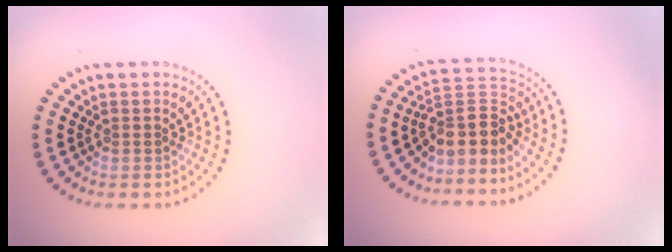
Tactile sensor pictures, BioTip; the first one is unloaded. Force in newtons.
{"total": 3.9, "press": 2.9, "slide": 2.5}